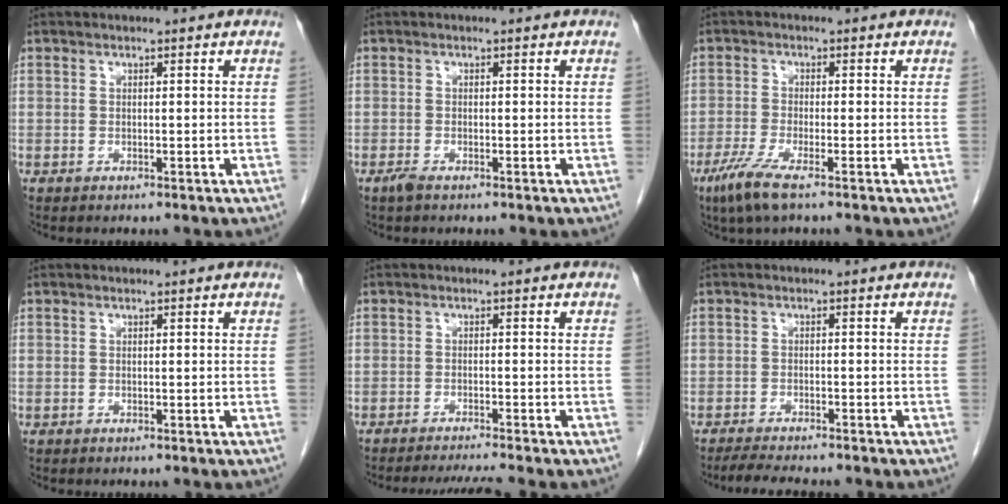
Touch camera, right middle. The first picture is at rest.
{"total": 1.1, "force": [-0.8, 0.2, 0.7], "torque": [-0.021, -0.003, -0.016]}
{"total": 5.0, "force": [-3.2, 0.4, 3.8], "torque": [-0.086, -0.015, -0.064]}
{"total": 0.0}
{"total": 4.6, "force": [-4.1, -1.3, 1.6], "torque": [-0.021, -0.013, -0.066]}
{"total": 5.9, "force": [-5.2, 0.7, 2.7], "torque": [-0.041, -0.014, -0.081]}